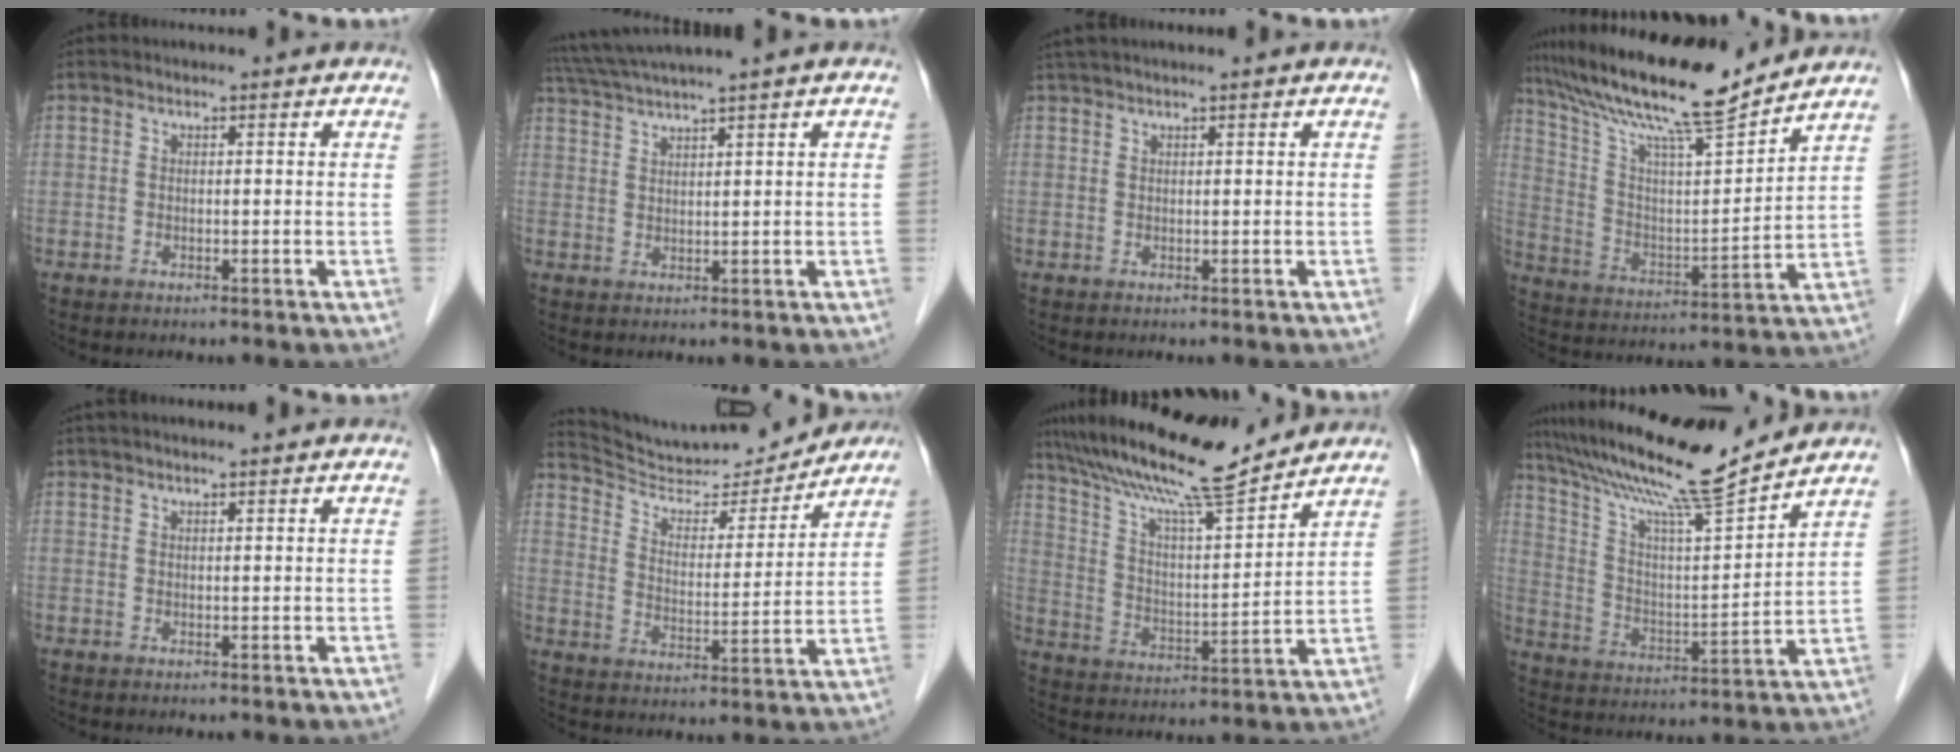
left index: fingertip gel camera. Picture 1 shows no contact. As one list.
[{"total": 6.7, "force": [5.5, -1.6, 3.4], "torque": [-0.063, 0.021, 0.103]}, {"total": 2.5, "force": [2.0, -0.3, 1.6], "torque": [-0.031, 0.025, 0.042]}, {"total": 18.0, "force": [15.4, 0.7, 9.2], "torque": [-0.170, 0.007, 0.266]}, {"total": 2.5, "force": [2.0, -0.1, 1.5], "torque": [-0.020, 0.024, 0.034]}, {"total": 14.0, "force": [13.6, 1.8, 2.6], "torque": [-0.050, 0.000, 0.221]}, {"total": 16.0, "force": [14.2, 0.5, 7.4], "torque": [-0.138, 0.007, 0.242]}, {"total": 17.2, "force": [15.1, -0.5, 8.2], "torque": [-0.151, 0.004, 0.257]}]